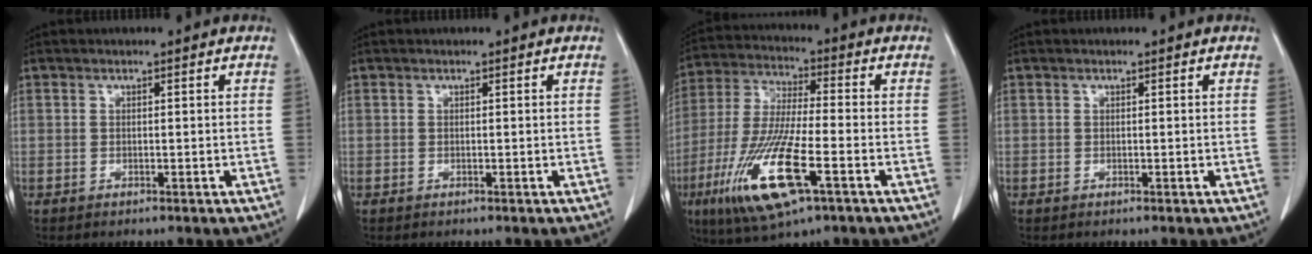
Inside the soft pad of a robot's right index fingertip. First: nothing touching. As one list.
[{"total": 0.0}, {"total": 15.7, "force": [-6.5, 2.5, 14.0], "torque": [-0.293, -0.030, -0.116]}, {"total": 0.0}]